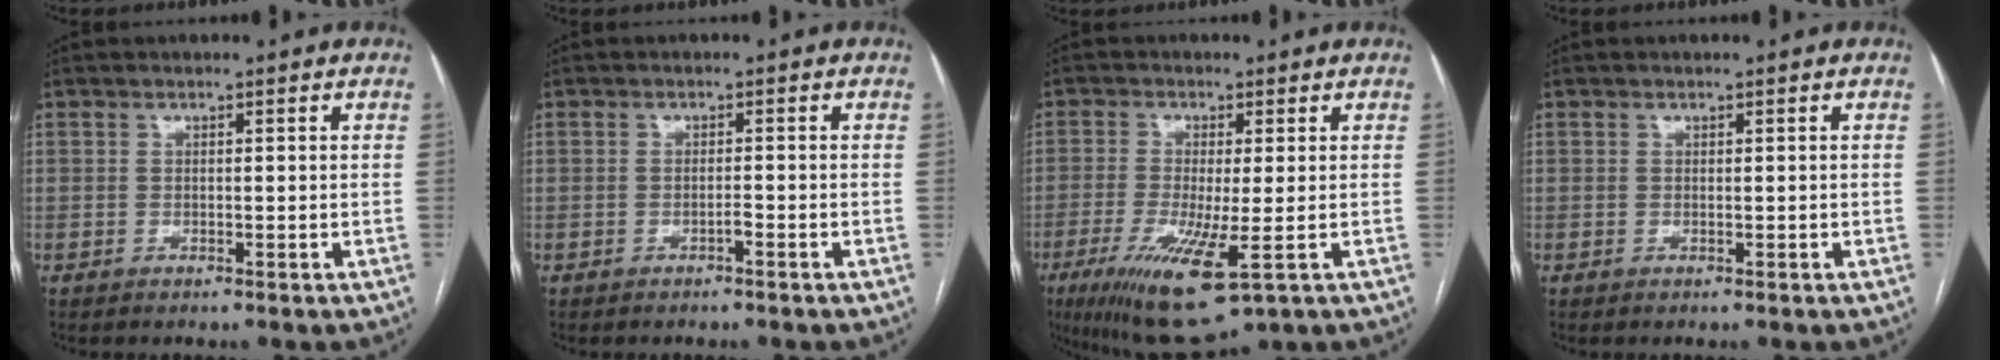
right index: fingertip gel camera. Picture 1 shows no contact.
{"total": 0.9, "force": [-0.7, 0.1, 0.7], "torque": [-0.012, 0.001, -0.012]}
{"total": 11.8, "force": [-5.0, 1.8, 10.5], "torque": [-0.194, -0.038, -0.077]}
{"total": 0.0}